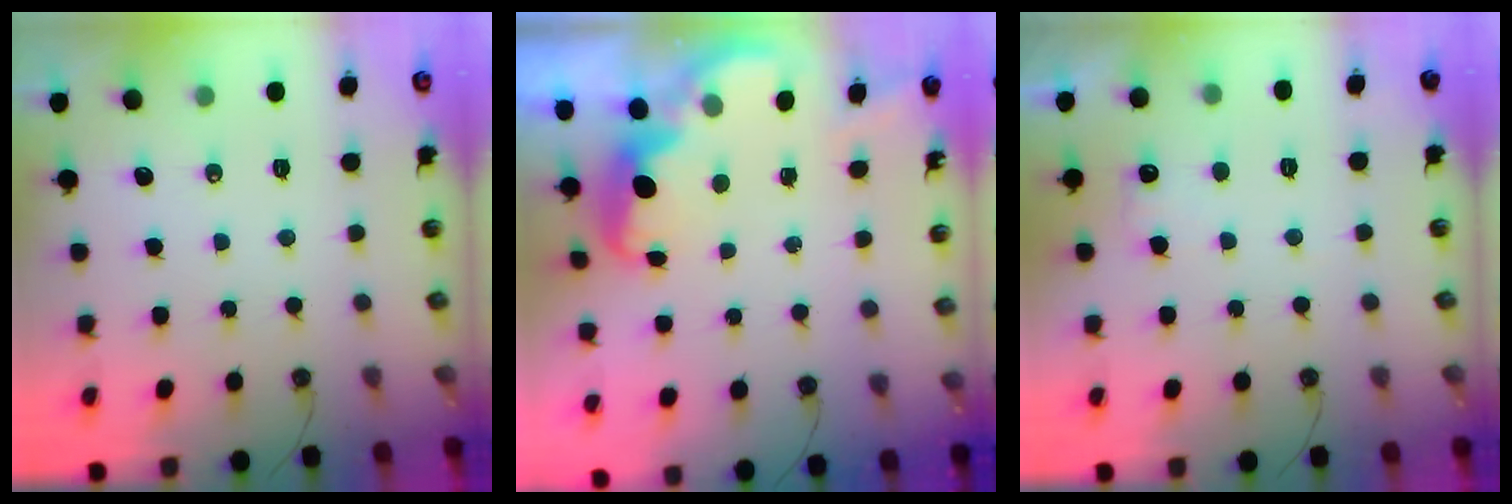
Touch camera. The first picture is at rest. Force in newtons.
{"total": 2.7, "press": 2.6, "slide": 0.8}
{"total": 5.1, "press": 4.9, "slide": 1.3}